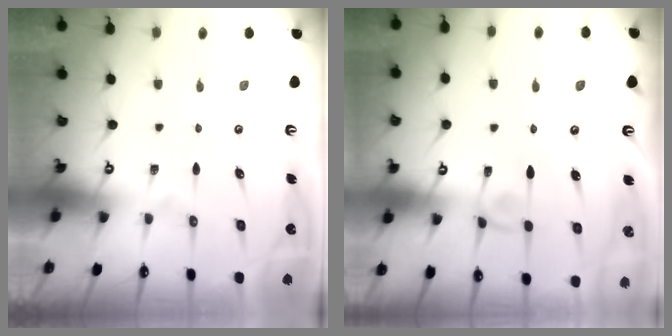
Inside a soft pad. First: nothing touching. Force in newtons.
{"total": 2.7, "press": 2.7, "slide": 0.2}